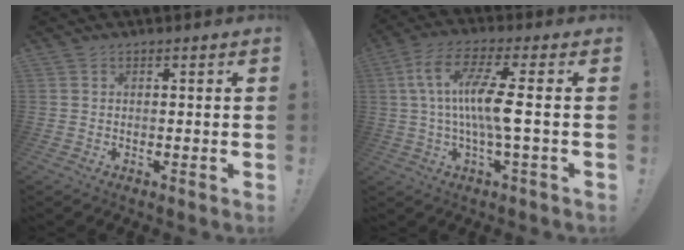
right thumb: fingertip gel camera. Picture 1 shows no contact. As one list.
[{"total": 13.3, "force": [0.4, 1.7, 13.2], "torque": [-0.258, -0.004, -0.004]}]